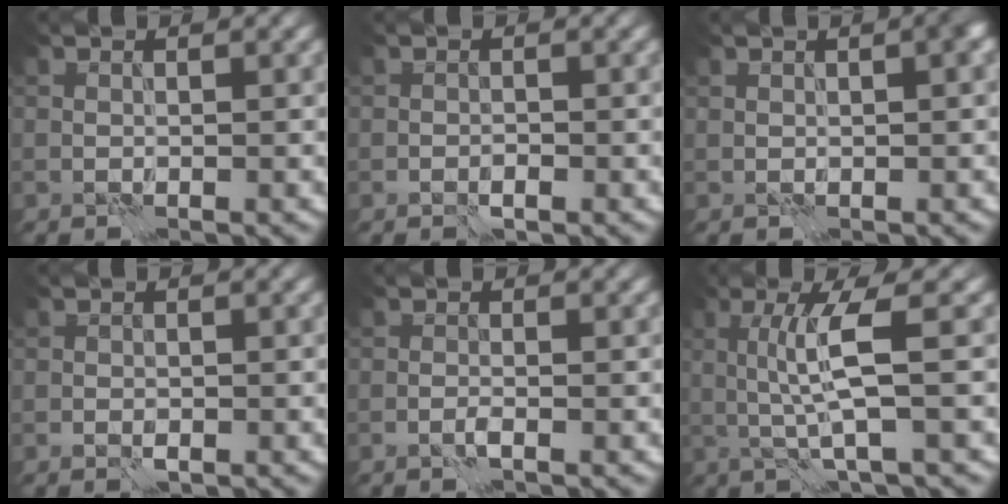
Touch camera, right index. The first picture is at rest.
{"total": 1.2, "force": [-0.6, 0.7, 0.8], "torque": [-0.013, 0.001, -0.013]}
{"total": 1.2, "force": [0.5, 0.2, 1.1], "torque": [-0.013, 0.005, 0.008]}
{"total": 1.2, "force": [-0.5, 0.9, 0.7], "torque": [-0.012, -0.003, -0.008]}
{"total": 0.8, "force": [-0.5, 0.1, 0.6], "torque": [-0.015, 0.002, -0.011]}
{"total": 4.3, "force": [0.3, 0.3, 4.3], "torque": [-0.086, -0.002, 0.010]}